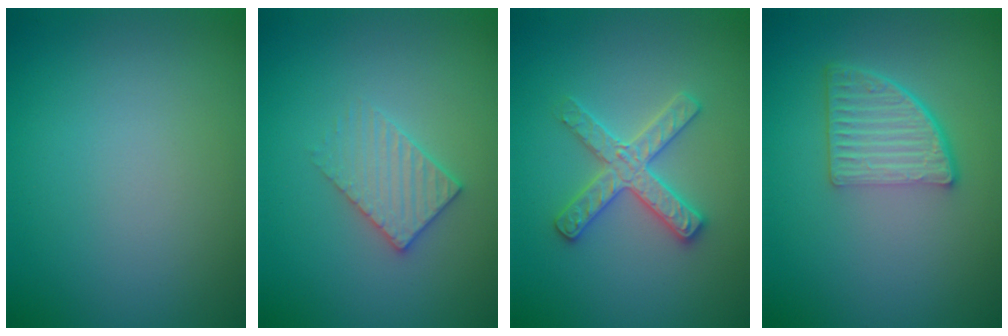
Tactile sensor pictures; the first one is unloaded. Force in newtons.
{"total": 2.7, "press": 2.7, "slide": 0.5}
{"total": 2.9, "press": 2.9, "slide": 0.5}
{"total": 4.5, "press": 3.2, "slide": 3.2}